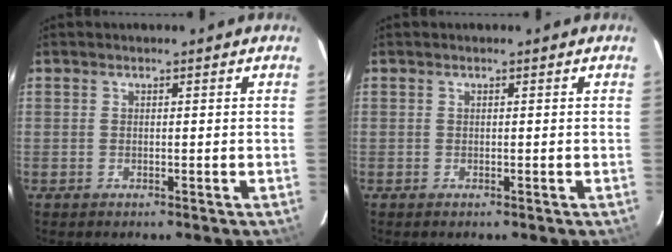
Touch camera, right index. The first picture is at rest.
{"total": 0.0}